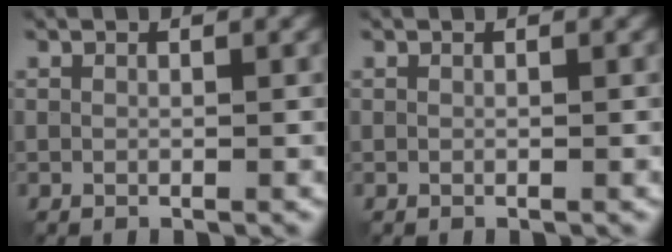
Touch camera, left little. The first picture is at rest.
{"total": 0.0}